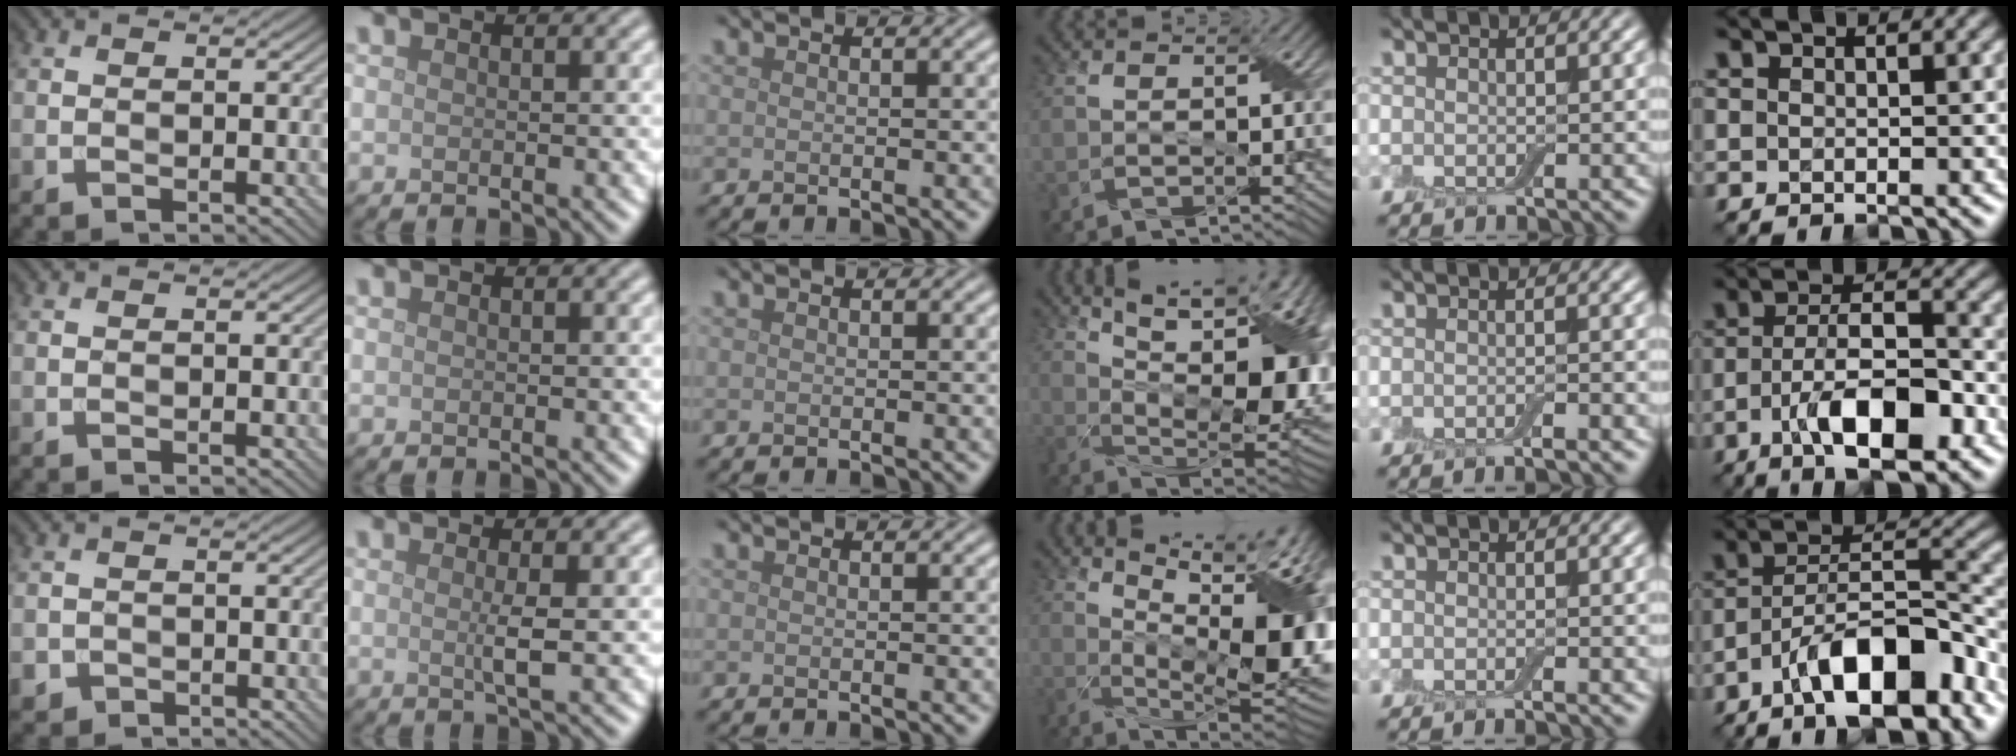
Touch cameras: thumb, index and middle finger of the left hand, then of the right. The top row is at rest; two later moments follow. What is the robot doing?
{"motion": "wrap", "object": "adhesive wrap"}